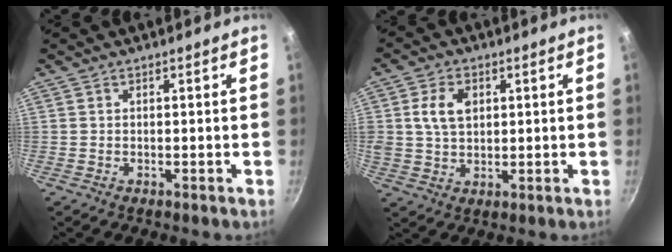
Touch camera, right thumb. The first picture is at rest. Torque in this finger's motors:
{"motor_torque": [1.77, 1.95, 0.82, -0.48, 0.46]}